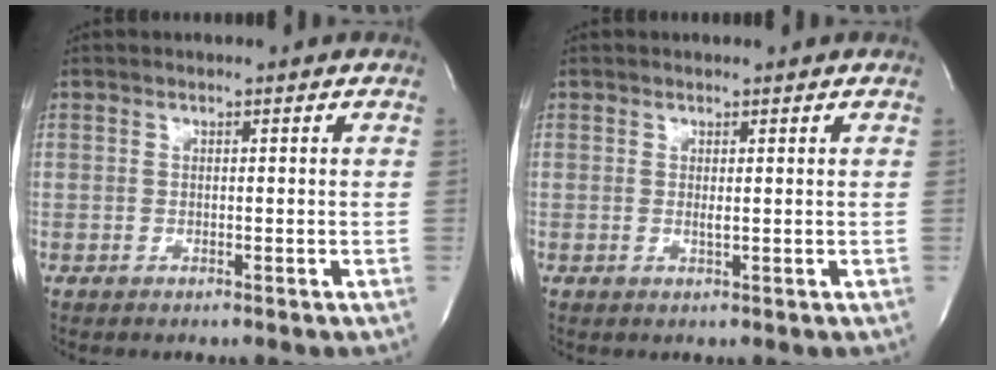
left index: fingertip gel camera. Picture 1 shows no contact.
{"total": 0.9, "force": [0.3, 0.1, 0.9], "torque": [-0.017, 0.002, 0.006]}